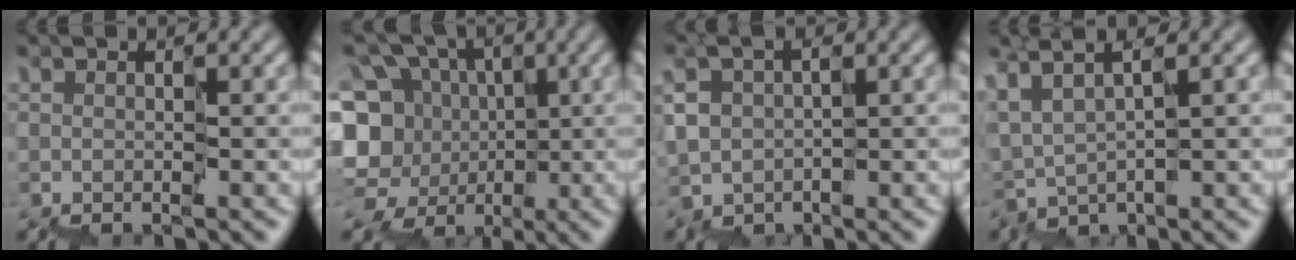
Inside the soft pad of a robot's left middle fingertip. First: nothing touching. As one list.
[{"total": 7.4, "force": [-1.4, 6.5, 3.3], "torque": [-0.072, 0.017, -0.039]}, {"total": 2.1, "force": [-0.2, 1.9, 0.8], "torque": [-0.022, 0.011, -0.008]}, {"total": 2.4, "force": [1.5, 0.6, 1.7], "torque": [-0.054, 0.008, 0.032]}]